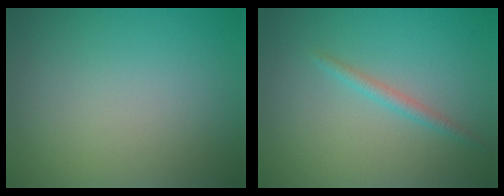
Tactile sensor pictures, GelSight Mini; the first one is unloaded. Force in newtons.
{"total": 1.4, "press": 1.4, "slide": 0.1}